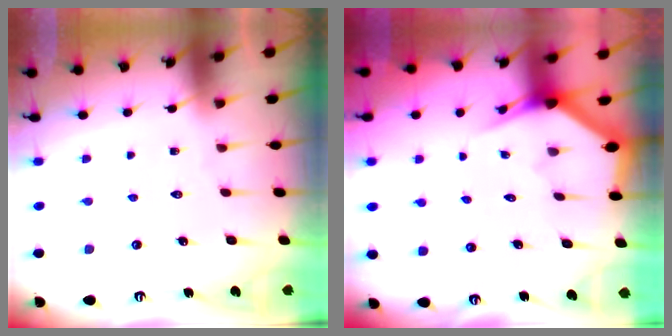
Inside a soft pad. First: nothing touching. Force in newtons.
{"total": 3.0, "press": 3.0, "slide": 0.1}